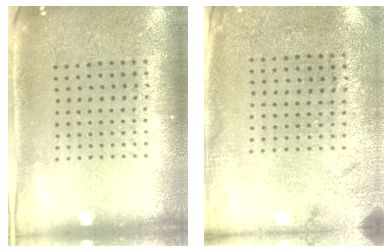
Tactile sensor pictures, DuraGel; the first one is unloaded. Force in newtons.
{"total": 2.7, "press": 2.2, "slide": 1.6}